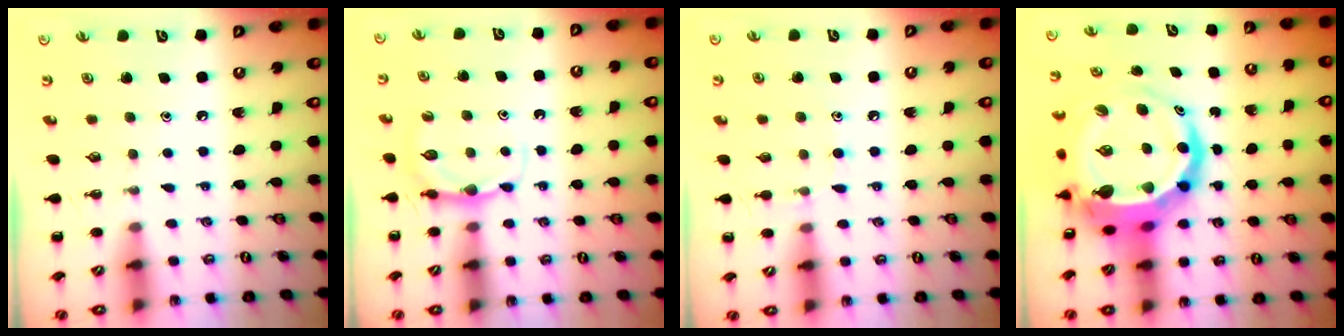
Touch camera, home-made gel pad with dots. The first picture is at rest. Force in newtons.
{"total": 5.2, "press": 5.2, "slide": 0.9}
{"total": 7.1, "press": 6.8, "slide": 2.0}
{"total": 12.8, "press": 12.3, "slide": 3.6}